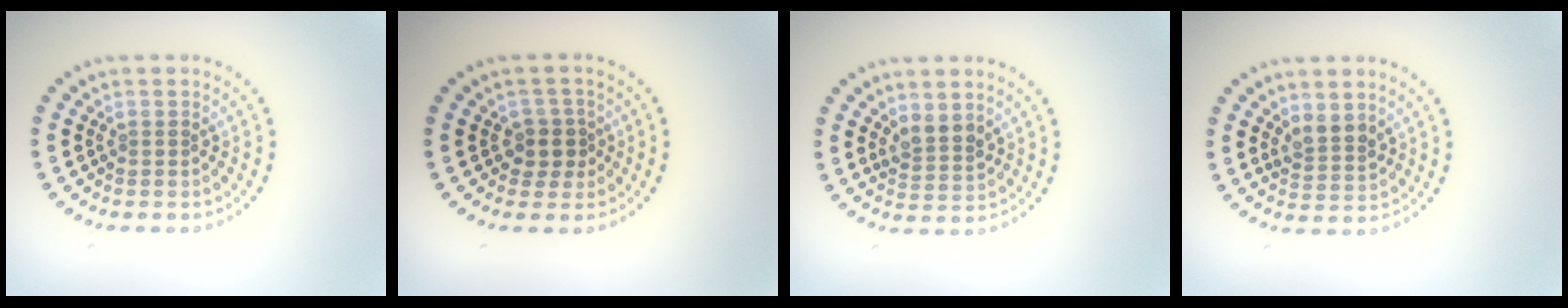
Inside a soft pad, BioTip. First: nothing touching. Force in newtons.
{"total": 2.2, "press": 1.9, "slide": 1.1}
{"total": 2.2, "press": 1.8, "slide": 1.2}
{"total": 2.2, "press": 1.8, "slide": 1.2}